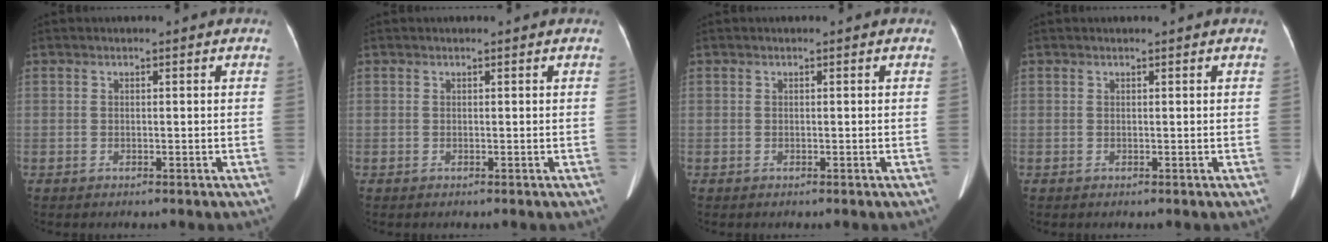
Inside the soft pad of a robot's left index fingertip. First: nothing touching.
{"total": 0.0}
{"total": 0.0}
{"total": 0.5, "force": [0.5, 0.0, 0.2], "torque": [-0.002, 0.004, 0.011]}